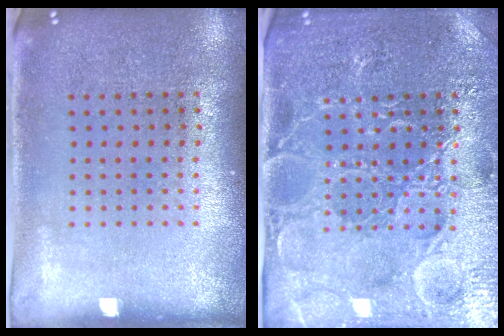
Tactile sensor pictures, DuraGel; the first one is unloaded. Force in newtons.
{"total": 4.8, "press": 4.5, "slide": 1.6}